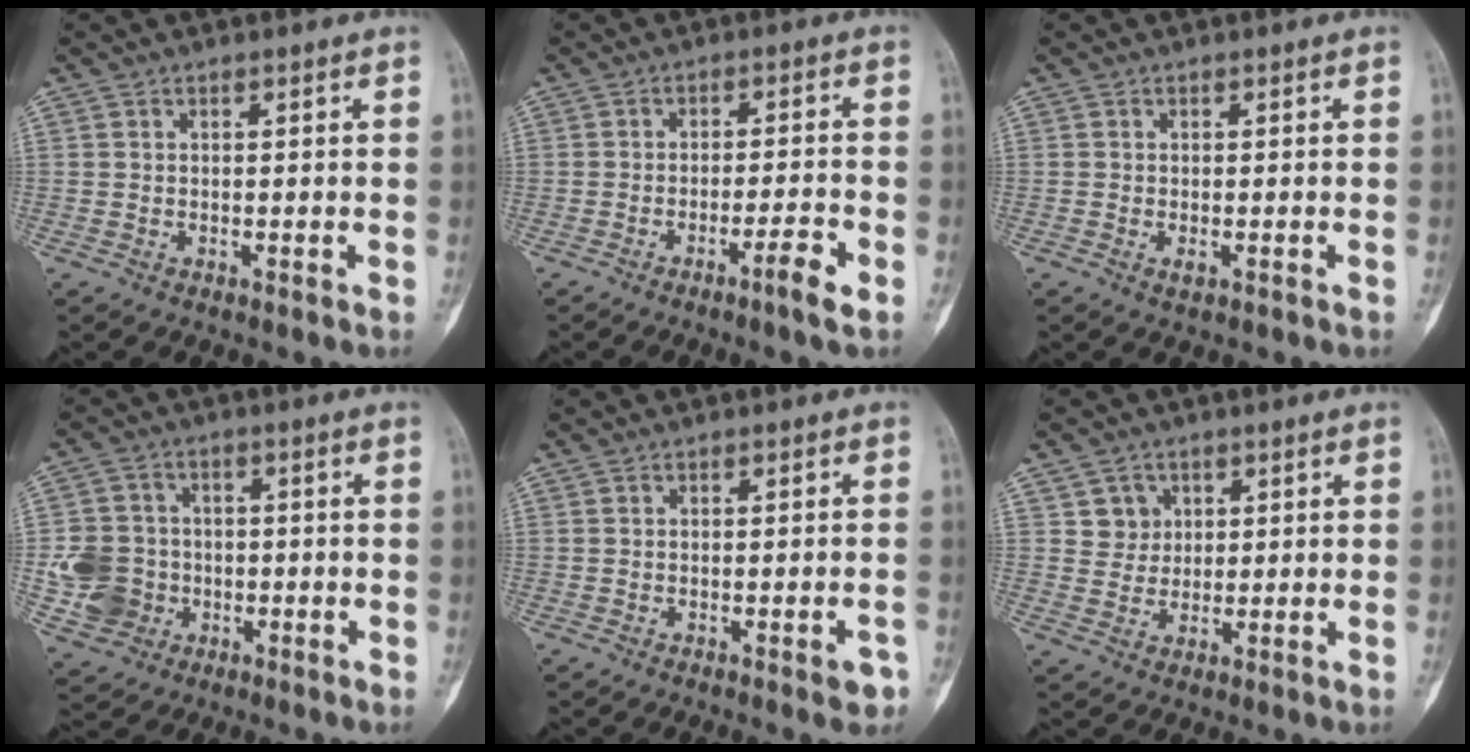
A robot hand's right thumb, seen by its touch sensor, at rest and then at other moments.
{"total": 4.7, "force": [-2.7, 0.0, 3.9], "torque": [-0.073, 0.017, -0.045]}
{"total": 1.0, "force": [-0.4, 0.4, 0.8], "torque": [-0.007, -0.005, -0.008]}
{"total": 9.7, "force": [-1.8, 8.8, 3.6], "torque": [-0.051, 0.013, -0.028]}
{"total": 2.6, "force": [-1.4, 0.8, 2.1], "torque": [-0.022, 0.008, -0.015]}
{"total": 4.1, "force": [1.6, 3.7, 0.4], "torque": [0.017, -0.005, 0.025]}